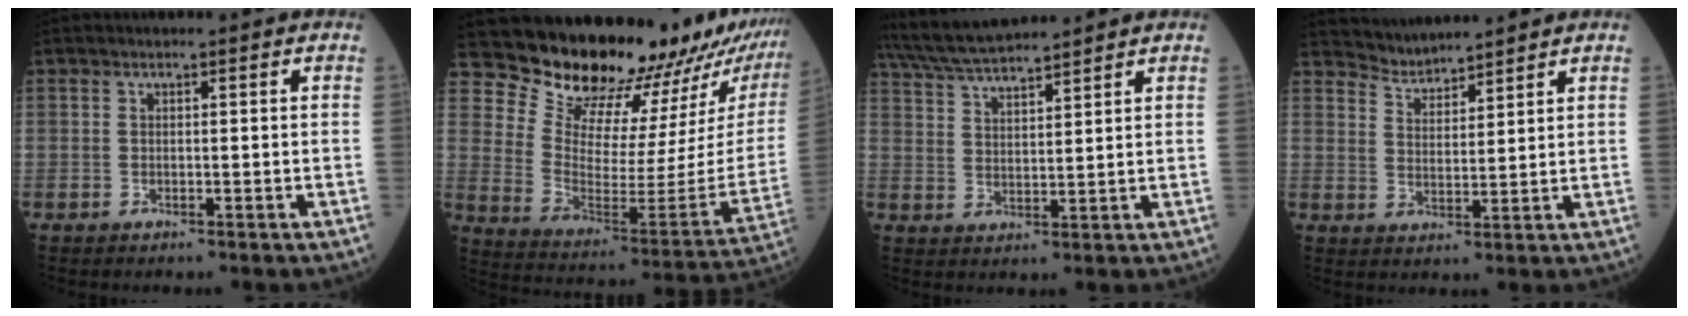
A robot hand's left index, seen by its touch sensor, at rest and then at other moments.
{"total": 25.6, "force": [23.9, 2.7, 8.8], "torque": [-0.142, -0.130, 0.326]}
{"total": 9.9, "force": [9.2, 0.2, 3.7], "torque": [-0.076, 0.031, 0.169]}
{"total": 4.5, "force": [4.5, 0.3, -0.4], "torque": [0.001, 0.018, 0.089]}